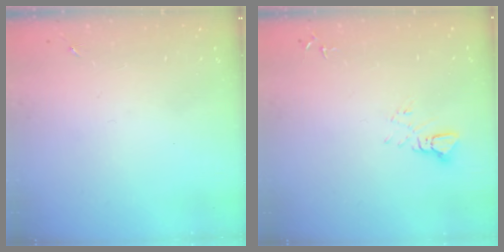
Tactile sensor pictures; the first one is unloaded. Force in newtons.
{"total": 3.3, "press": 3.3, "slide": 0.2}